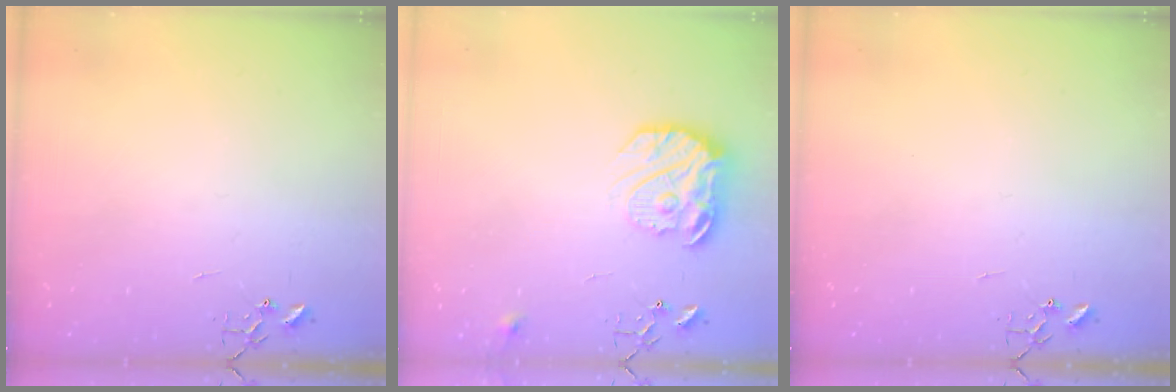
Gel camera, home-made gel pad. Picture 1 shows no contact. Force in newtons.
{"total": 16.2, "press": 16.1, "slide": 1.4}
{"total": 0.0}